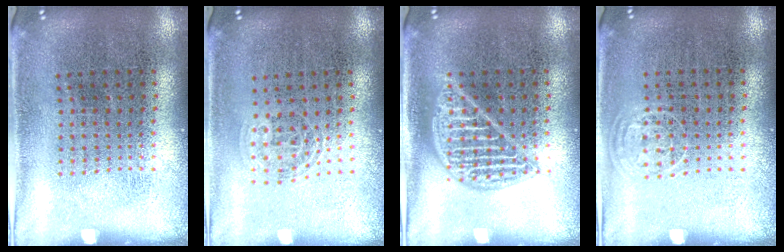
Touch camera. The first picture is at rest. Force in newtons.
{"total": 0.9, "press": 0.6, "slide": 0.6}
{"total": 2.2, "press": 2.1, "slide": 0.3}
{"total": 0.8, "press": 0.6, "slide": 0.5}